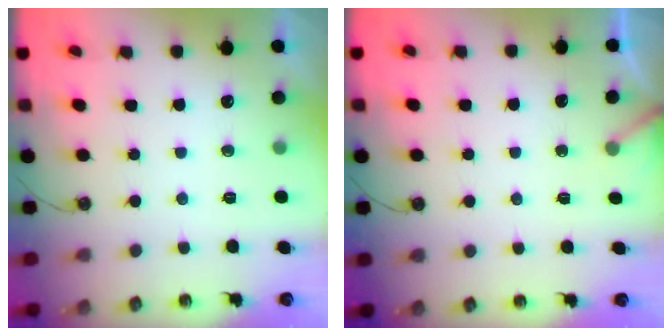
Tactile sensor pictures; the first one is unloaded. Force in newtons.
{"total": 1.9, "press": 1.9, "slide": 0.1}